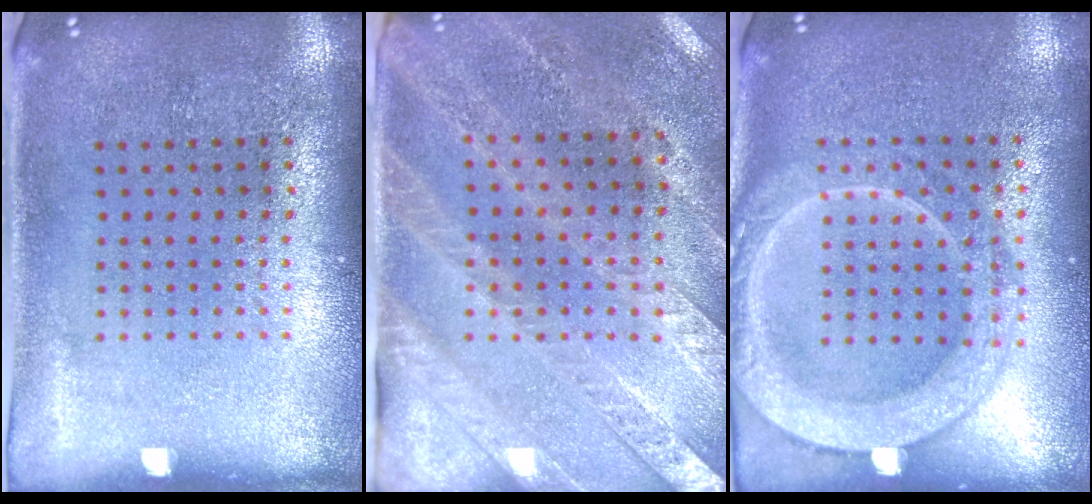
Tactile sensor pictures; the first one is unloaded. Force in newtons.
{"total": 2.7, "press": 2.4, "slide": 1.2}
{"total": 2.2, "press": 2.2, "slide": 0.3}